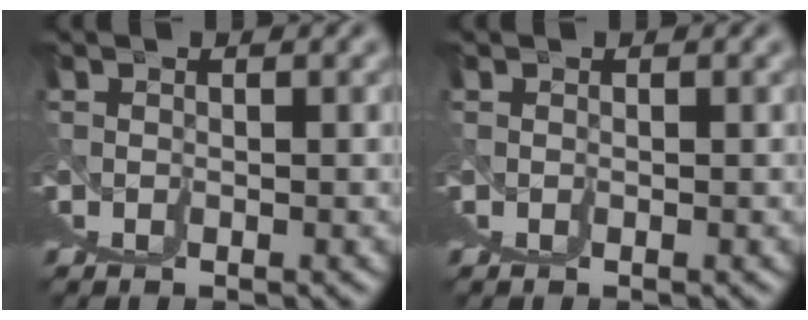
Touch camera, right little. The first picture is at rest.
{"total": 0.0}